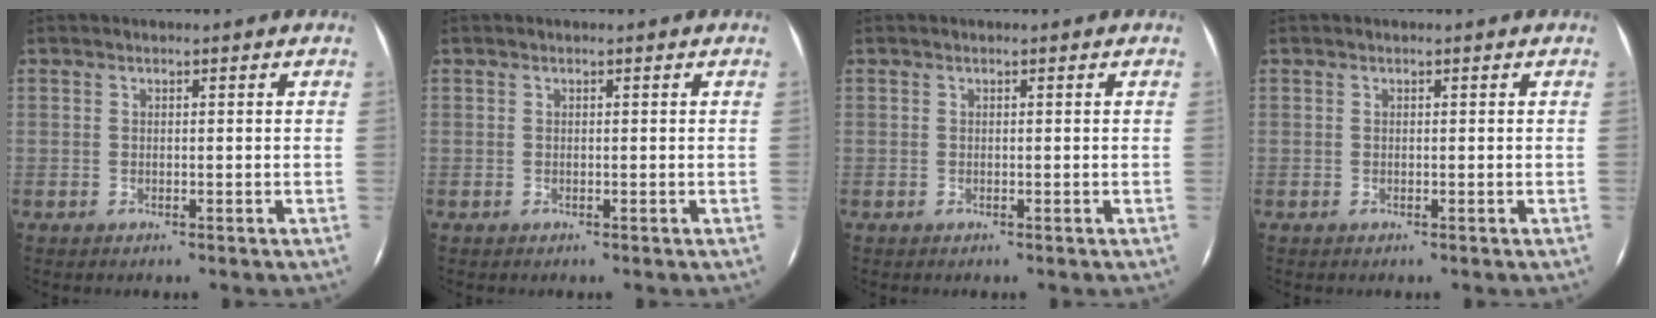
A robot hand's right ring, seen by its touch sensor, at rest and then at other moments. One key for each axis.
{"total": 0.0}
{"total": 0.0}
{"total": 0.0}